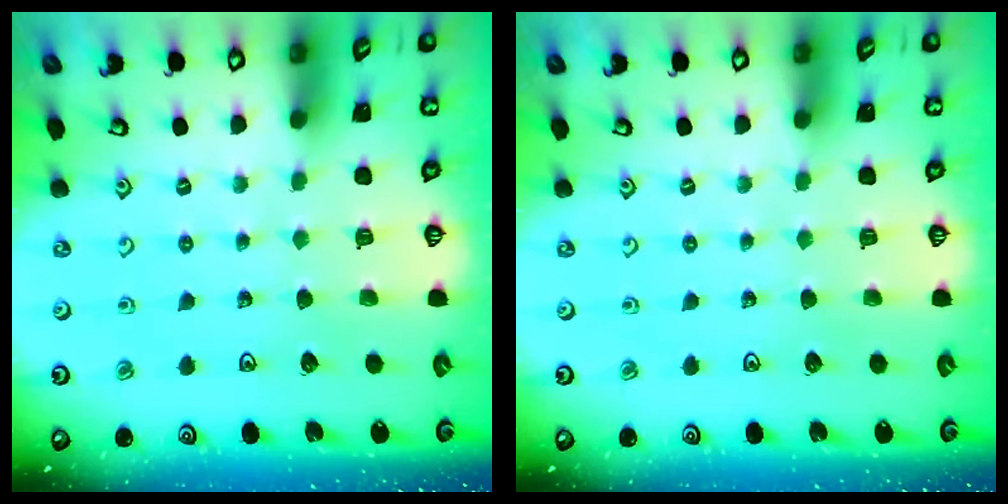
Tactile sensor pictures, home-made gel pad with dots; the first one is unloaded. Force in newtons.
{"total": 0.0}